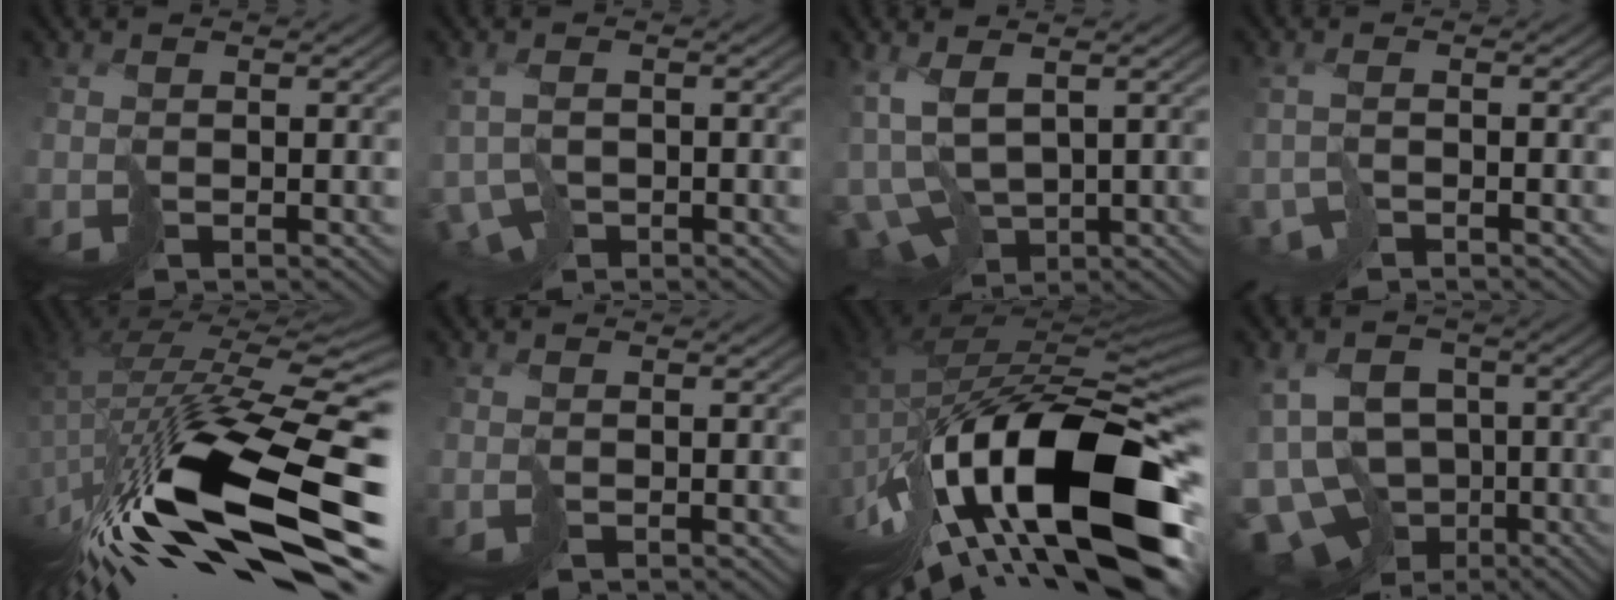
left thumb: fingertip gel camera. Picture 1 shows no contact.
{"total": 4.3, "force": [-2.1, 2.6, 2.7], "torque": [-0.053, -0.005, -0.033]}
{"total": 10.1, "force": [-2.0, 5.4, 8.3], "torque": [-0.207, -0.033, -0.018]}
{"total": 2.3, "force": [-1.9, 0.5, 1.1], "torque": [-0.016, 0.002, -0.037]}
{"total": 18.4, "force": [-7.5, 5.6, 15.8], "torque": [-0.302, -0.030, -0.116]}
{"total": 0.0}
{"total": 19.8, "force": [-8.5, 7.4, 16.3], "torque": [-0.290, -0.012, -0.132]}
{"total": 14.0, "force": [-6.2, 9.9, 7.8], "torque": [-0.177, -0.016, -0.077]}